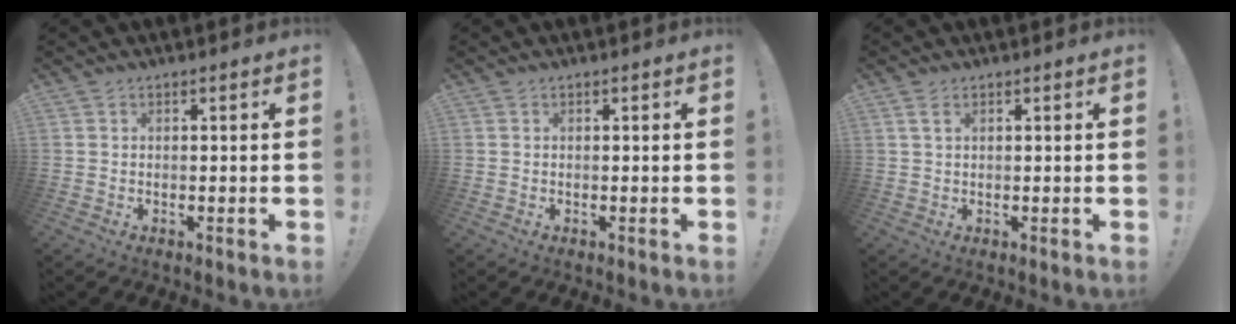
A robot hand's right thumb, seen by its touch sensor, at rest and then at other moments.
{"total": 0.0}
{"total": 2.4, "force": [1.1, 1.1, 1.8], "torque": [-0.032, 0.001, 0.021]}